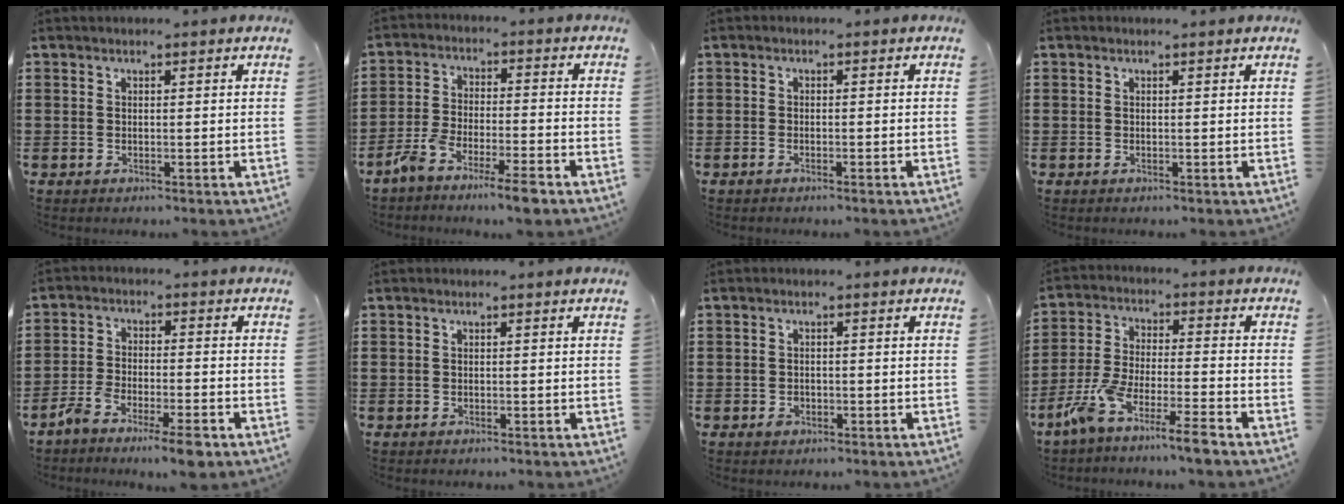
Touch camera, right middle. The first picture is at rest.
{"total": 6.3, "force": [-5.1, 0.4, 3.7], "torque": [-0.077, -0.008, -0.095]}
{"total": 0.6, "force": [-0.4, 0.0, 0.4], "torque": [-0.008, -0.003, -0.008]}
{"total": 0.0}
{"total": 5.8, "force": [-4.5, 0.7, 3.5], "torque": [-0.067, -0.004, -0.083]}
{"total": 0.0}
{"total": 1.2, "force": [-0.6, 0.8, 0.6], "torque": [-0.014, -0.001, -0.013]}
{"total": 8.4, "force": [-7.0, -0.4, 4.6], "torque": [-0.104, -0.011, -0.142]}